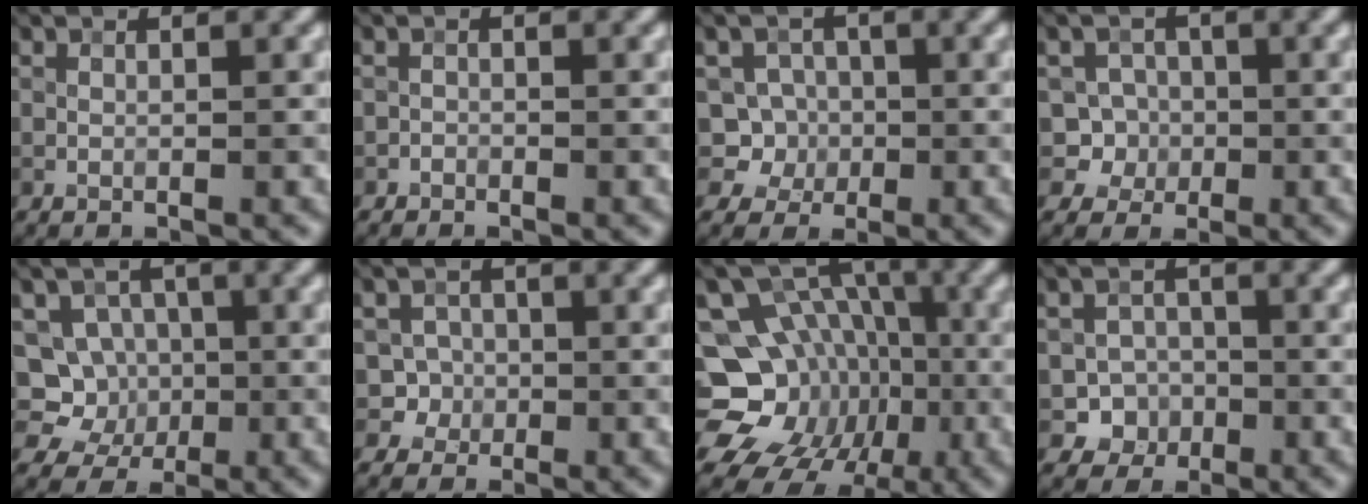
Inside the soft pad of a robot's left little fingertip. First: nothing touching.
{"total": 0.7, "force": [-0.5, 0.3, -0.1], "torque": [0.006, 0.001, -0.010]}
{"total": 4.4, "force": [-0.9, 4.2, 0.9], "torque": [0.012, 0.013, -0.035]}
{"total": 3.9, "force": [-1.0, 3.7, 0.7], "torque": [0.021, 0.005, -0.031]}
{"total": 4.9, "force": [-0.2, 4.6, 1.7], "torque": [-0.005, 0.008, -0.025]}
{"total": 2.7, "force": [-0.9, 2.6, 0.2], "torque": [0.027, 0.004, -0.018]}
{"total": 16.4, "force": [-4.3, 14.4, 6.7], "torque": [-0.133, -0.004, -0.066]}
{"total": 3.5, "force": [-1.4, 3.1, 0.5], "torque": [0.017, 0.007, -0.029]}